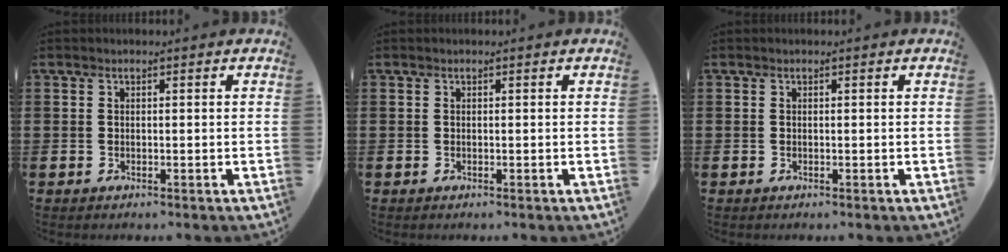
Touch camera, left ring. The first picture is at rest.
{"total": 0.0}
{"total": 0.0}